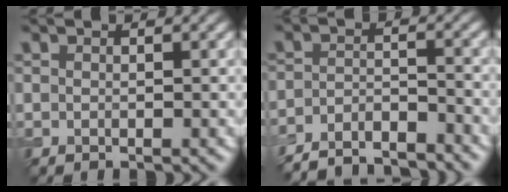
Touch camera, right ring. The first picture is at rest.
{"total": 5.5, "force": [-5.2, 1.0, 1.5], "torque": [-0.028, -0.009, -0.092]}